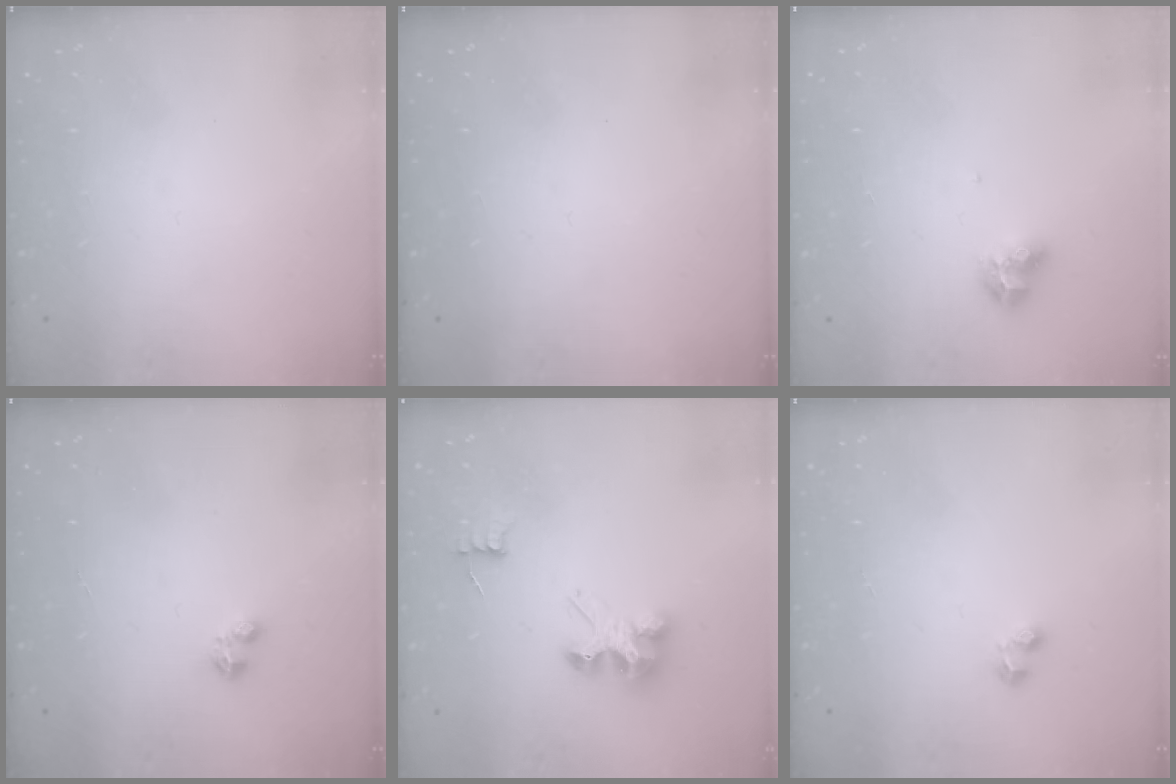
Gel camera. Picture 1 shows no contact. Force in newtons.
{"total": 0.0}
{"total": 7.9, "press": 7.9, "slide": 0.6}
{"total": 2.4, "press": 2.4, "slide": 0.3}
{"total": 6.8, "press": 6.8, "slide": 0.2}
{"total": 1.7, "press": 1.6, "slide": 0.6}